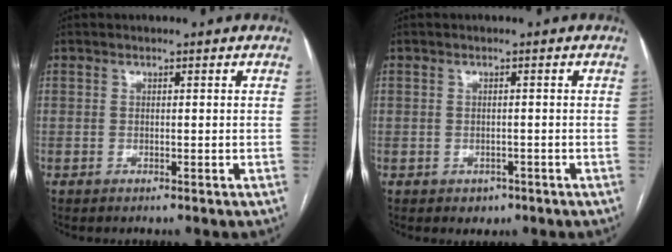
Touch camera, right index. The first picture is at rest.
{"total": 2.0, "force": [-1.0, 1.7, 0.5], "torque": [-0.002, 0.004, -0.008]}